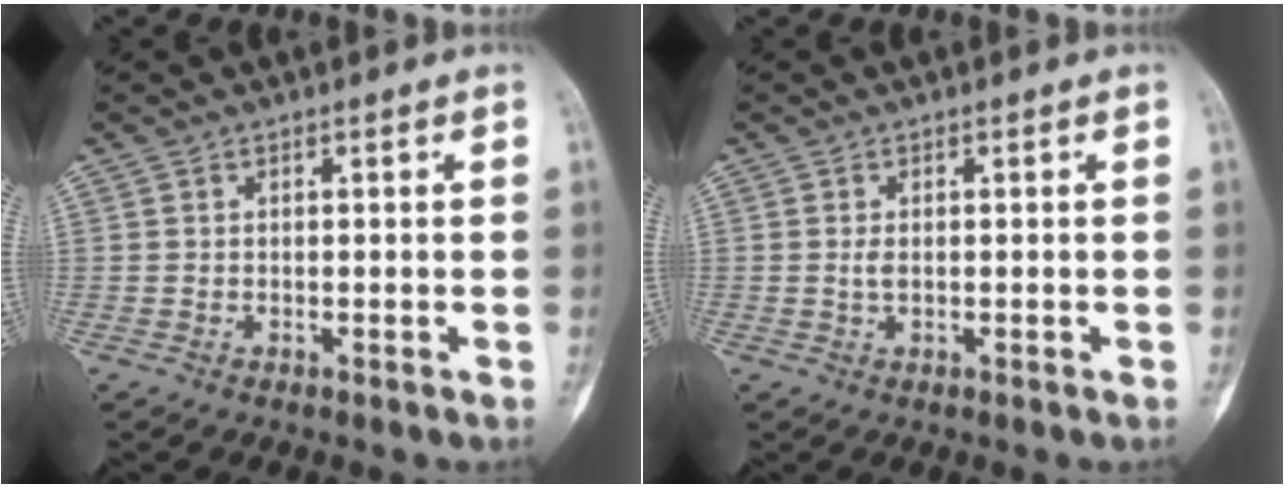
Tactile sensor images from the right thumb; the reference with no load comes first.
{"total": 1.2, "force": [0.1, 0.6, 1.0], "torque": [-0.023, -0.002, 0.002]}